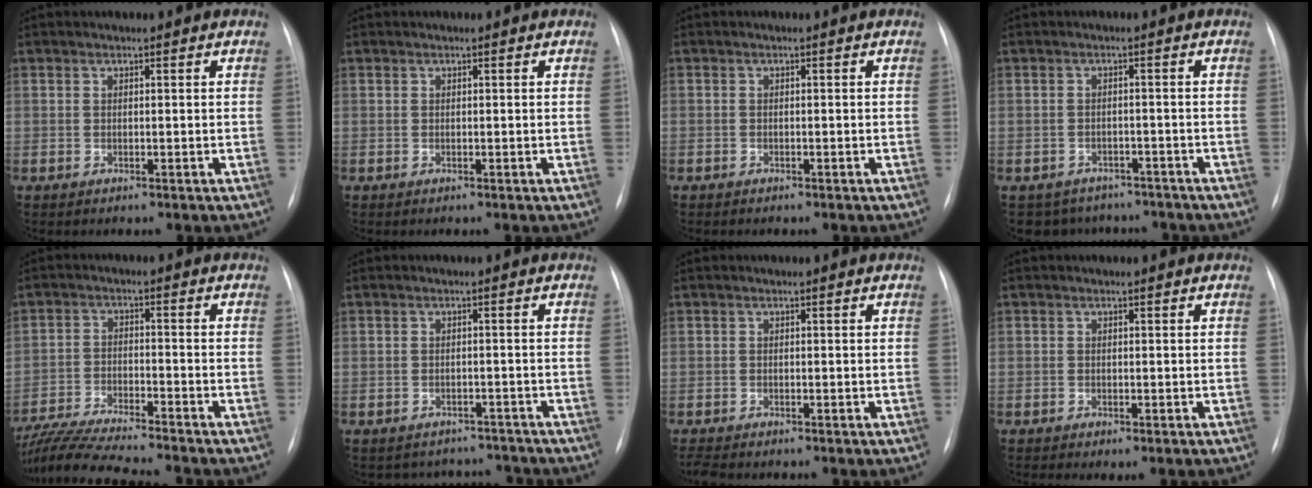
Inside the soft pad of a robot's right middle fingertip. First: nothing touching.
{"total": 0.0}
{"total": 1.0, "force": [-0.8, 0.5, 0.3], "torque": [-0.011, 0.001, -0.011]}
{"total": 8.0, "force": [-6.9, 4.1, 0.6], "torque": [-0.008, 0.017, -0.080]}
{"total": 15.1, "force": [-13.4, 0.5, 6.9], "torque": [-0.130, -0.020, -0.223]}
{"total": 6.6, "force": [-6.1, 2.5, -0.6], "torque": [0.014, 0.027, -0.068]}
{"total": 1.5, "force": [-1.4, 0.0, 0.5], "torque": [-0.013, -0.006, -0.025]}
{"total": 1.3, "force": [-0.8, 0.5, 0.9], "torque": [-0.012, -0.002, -0.010]}